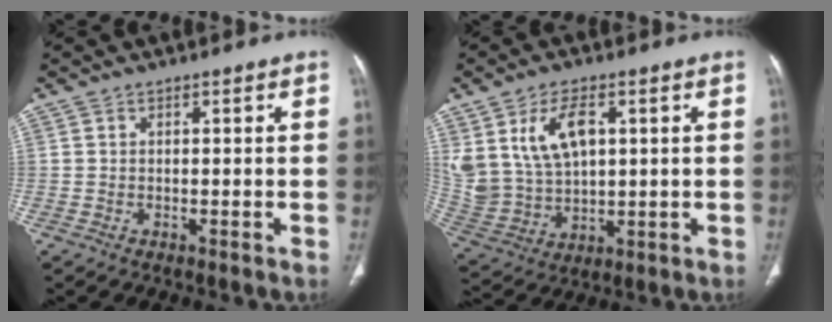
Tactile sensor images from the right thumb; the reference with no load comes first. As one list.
[{"total": 14.6, "force": [5.2, 8.9, 10.3], "torque": [-0.205, -0.015, 0.123]}]